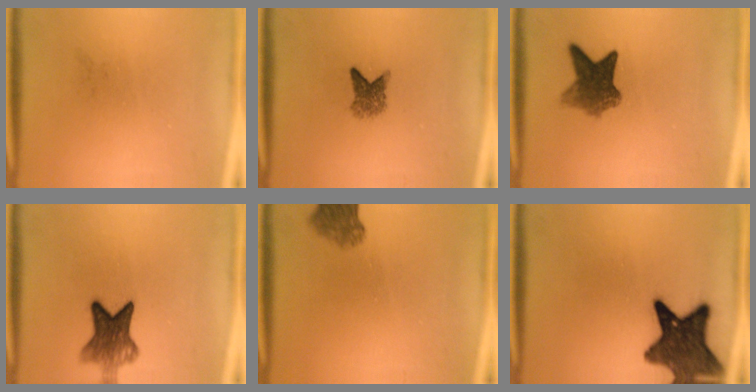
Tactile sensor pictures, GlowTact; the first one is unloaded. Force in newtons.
{"total": 2.7}
{"total": 6.3}
{"total": 7.3}
{"total": 5.4}
{"total": 12.4}